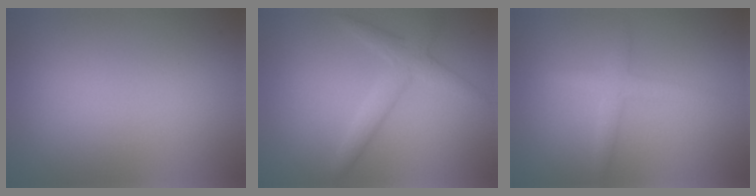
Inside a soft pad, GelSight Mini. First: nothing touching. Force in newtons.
{"total": 2.9, "press": 2.9, "slide": 0.1}
{"total": 1.9, "press": 1.9, "slide": 0.1}